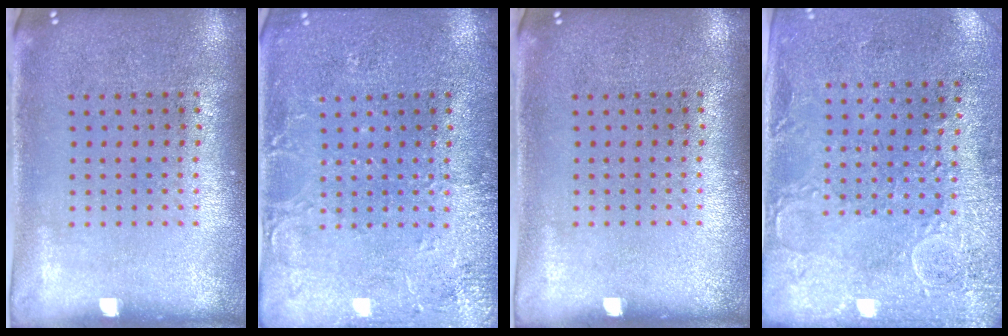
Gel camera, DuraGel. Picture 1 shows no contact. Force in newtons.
{"total": 2.9, "press": 2.9, "slide": 0.4}
{"total": 0.0}
{"total": 2.9, "press": 2.5, "slide": 1.5}